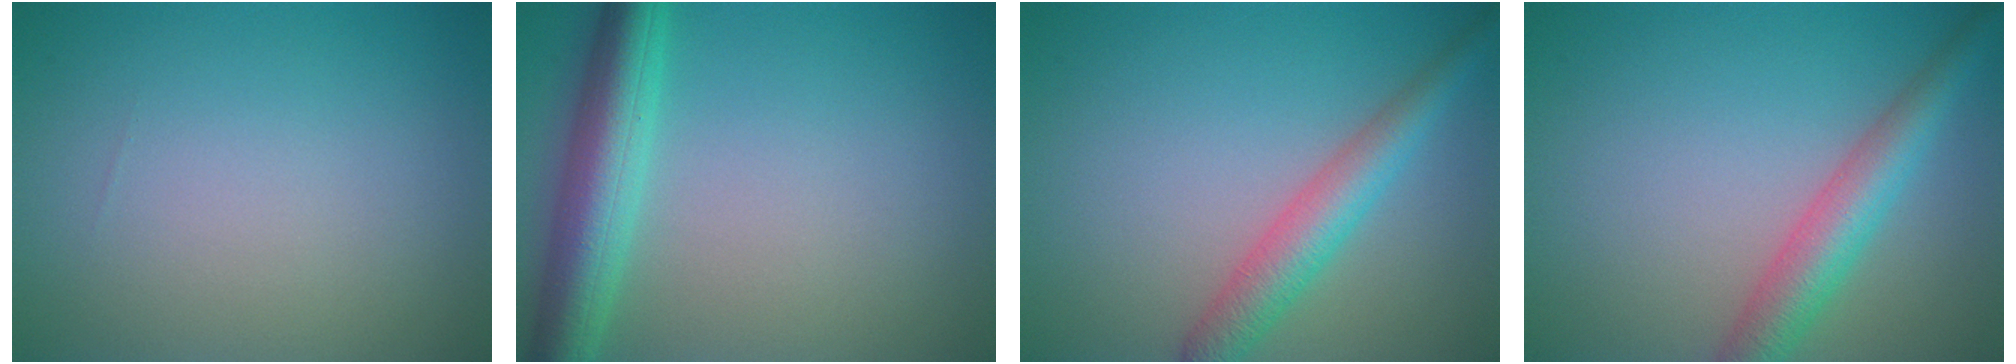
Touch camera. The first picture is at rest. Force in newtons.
{"total": 5.9, "press": 5.9, "slide": 0.2}
{"total": 3.9, "press": 3.9, "slide": 0.1}
{"total": 4.5, "press": 4.5, "slide": 0.2}